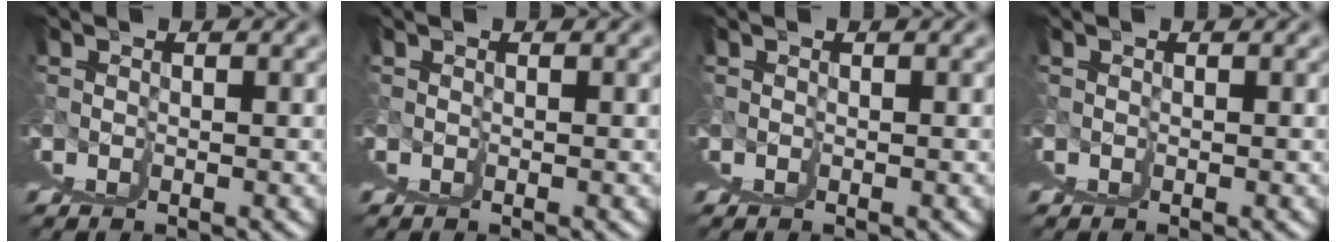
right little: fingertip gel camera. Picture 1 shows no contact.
{"total": 0.0}
{"total": 0.0}
{"total": 0.0}